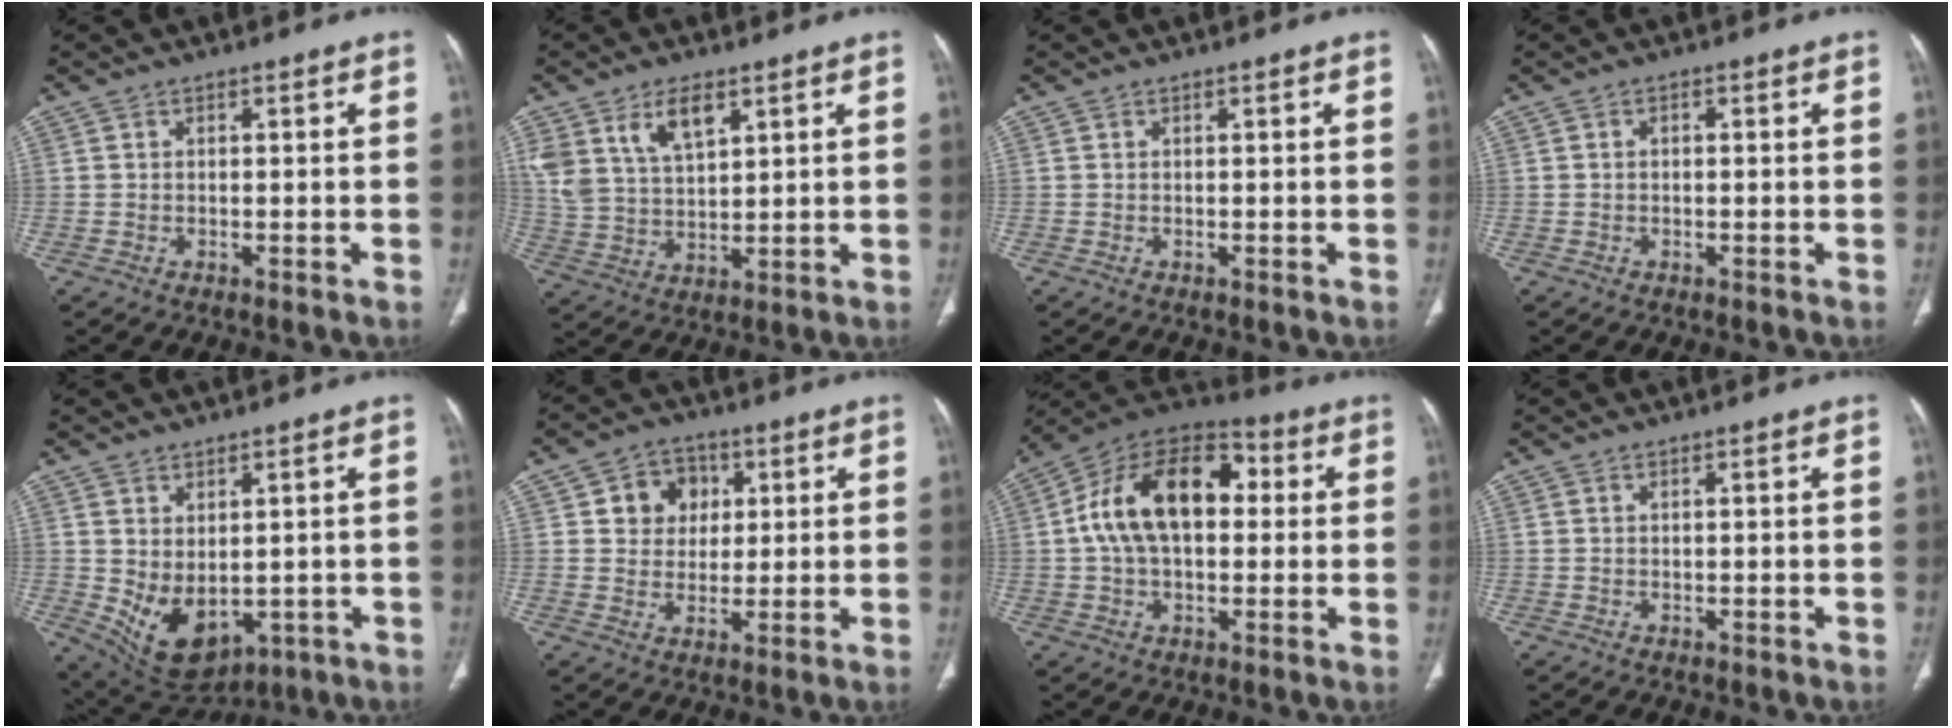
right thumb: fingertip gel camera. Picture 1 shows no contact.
{"total": 10.1, "force": [5.4, 5.3, 6.6], "torque": [-0.119, -0.019, 0.115]}
{"total": 0.0}
{"total": 0.8, "force": [0.0, 0.6, 0.6], "torque": [-0.008, 0.002, -0.002]}
{"total": 10.0, "force": [-0.9, 6.3, 7.7], "torque": [-0.115, -0.007, 0.019]}
{"total": 8.1, "force": [2.3, 7.0, 3.4], "torque": [-0.012, -0.002, 0.036]}
{"total": 19.1, "force": [2.6, 11.7, 14.9], "torque": [-0.237, 0.038, 0.036]}
{"total": 0.0}